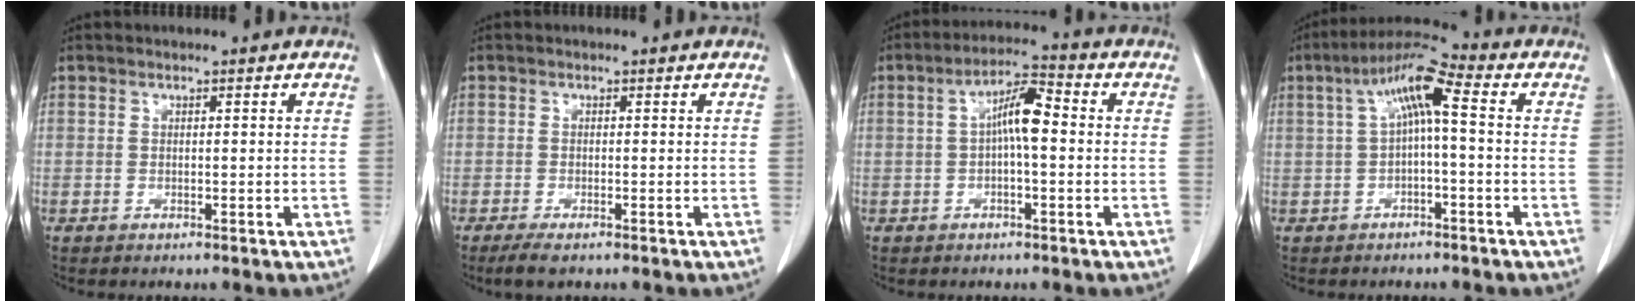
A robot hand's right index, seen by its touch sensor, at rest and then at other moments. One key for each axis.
{"total": 2.5, "fx": -1.7, "fy": 0.7, "fz": 1.7, "tx": -0.032, "ty": -0.006, "tz": -0.027}
{"total": 6.3, "fx": 0.2, "fy": 1.5, "fz": 6.1, "tx": -0.111, "ty": 0.021, "tz": 0.000}
{"total": 8.1, "fx": 1.1, "fy": 1.3, "fz": 7.9, "tx": -0.147, "ty": 0.035, "tz": 0.016}